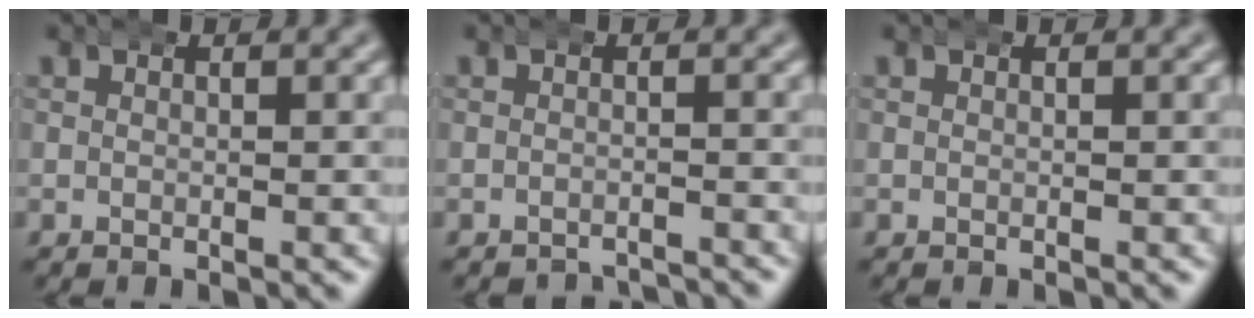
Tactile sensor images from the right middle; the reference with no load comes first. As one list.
[{"total": 2.8, "force": [-2.8, 0.1, 0.0], "torque": [0.002, -0.009, -0.043]}, {"total": 0.0}]